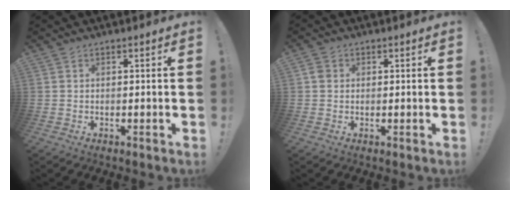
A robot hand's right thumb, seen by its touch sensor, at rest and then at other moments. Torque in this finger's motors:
{"motor_torque": [0.03, 0.17, 0.11, -0.17, 0.00]}